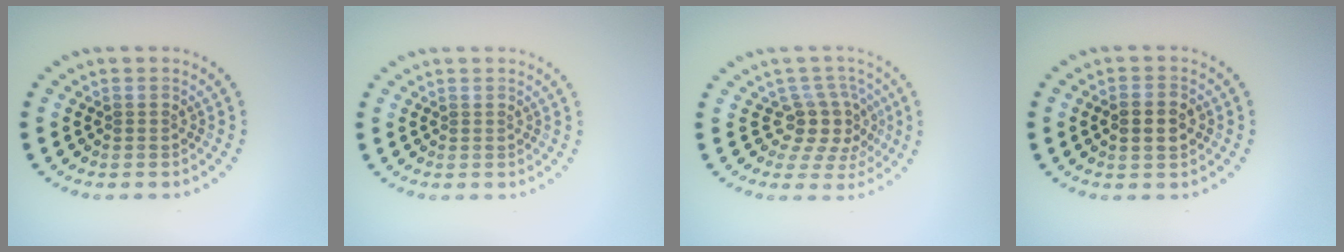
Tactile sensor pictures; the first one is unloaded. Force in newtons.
{"total": 0.0}
{"total": 3.7, "press": 2.8, "slide": 2.4}
{"total": 2.7, "press": 2.7, "slide": 0.5}